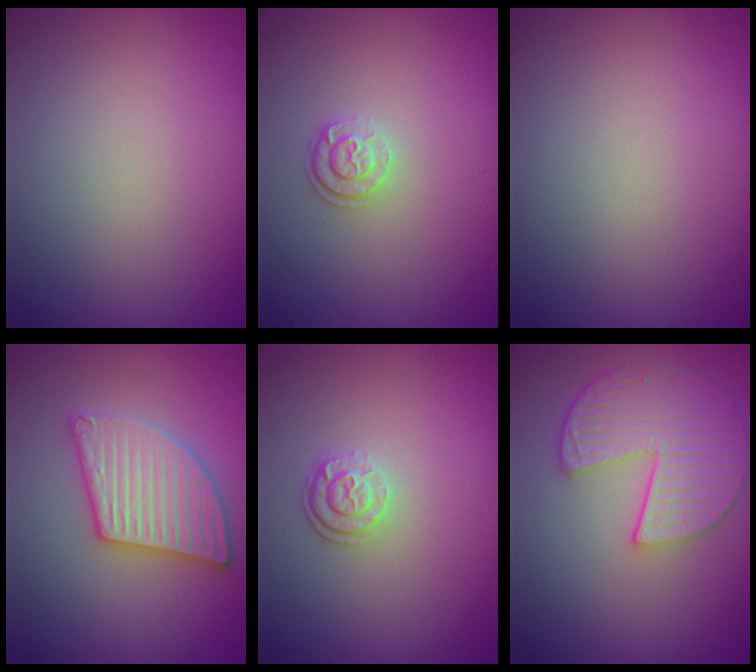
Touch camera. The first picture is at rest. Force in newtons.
{"total": 1.9, "press": 1.7, "slide": 0.9}
{"total": 0.0}
{"total": 5.5, "press": 5.5, "slide": 0.7}
{"total": 2.1, "press": 1.8, "slide": 1.2}
{"total": 6.2, "press": 4.8, "slide": 4.0}